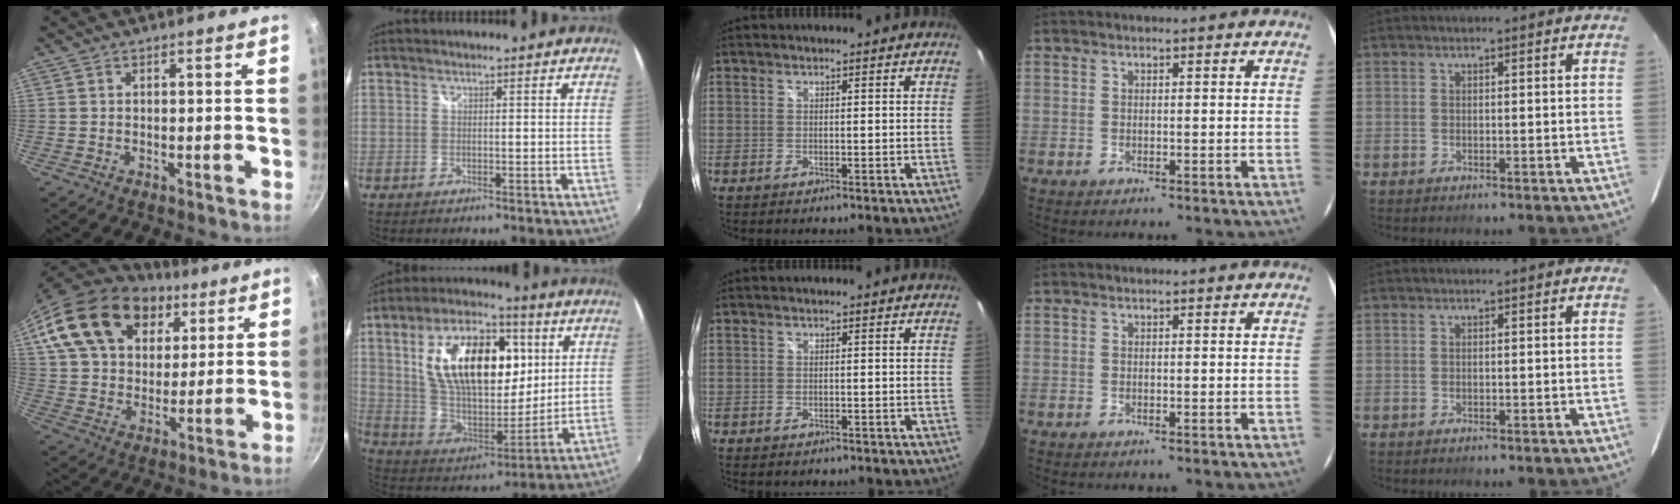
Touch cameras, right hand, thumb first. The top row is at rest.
{"thumb": {"total": 24.0, "force": [11.6, 16.2, 13.5], "torque": [-0.228, -0.011, 0.206]}, "index": {"total": 24.1, "force": [6.9, 13.0, 19.1], "torque": [-0.345, 0.010, 0.127]}, "middle": {"total": 1.6, "force": [-1.2, 0.8, 0.6], "torque": [-0.013, -0.007, -0.016]}}